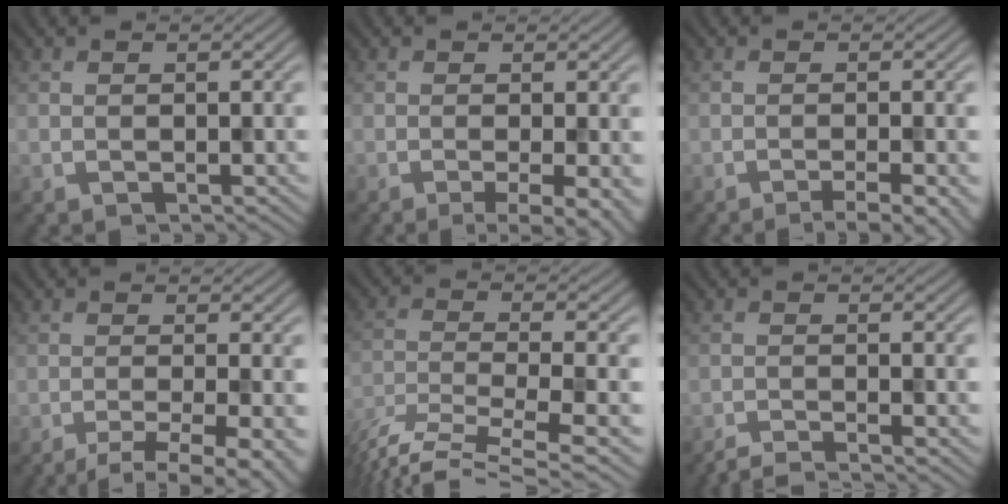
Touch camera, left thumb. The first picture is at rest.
{"total": 4.8, "force": [-1.7, 0.9, 4.4], "torque": [-0.063, -0.001, -0.025]}
{"total": 4.7, "force": [-2.8, 0.8, 3.7], "torque": [-0.044, 0.007, -0.044]}
{"total": 6.8, "force": [-3.9, 1.3, 5.4], "torque": [-0.074, -0.003, -0.056]}
{"total": 9.9, "force": [-7.6, 2.2, 6.0], "torque": [-0.124, -0.021, -0.136]}
{"total": 3.3, "force": [-2.8, 0.3, 1.7], "torque": [-0.022, 0.002, -0.061]}